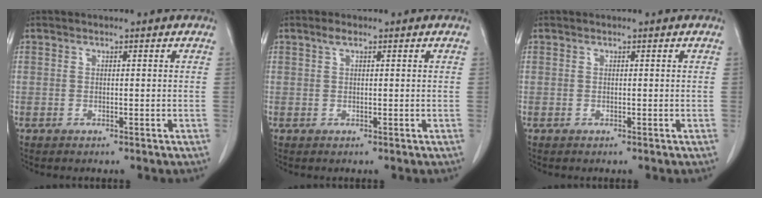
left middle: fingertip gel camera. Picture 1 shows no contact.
{"total": 1.2, "force": [0.7, 0.3, 0.9], "torque": [-0.020, 0.007, 0.014]}
{"total": 0.0}